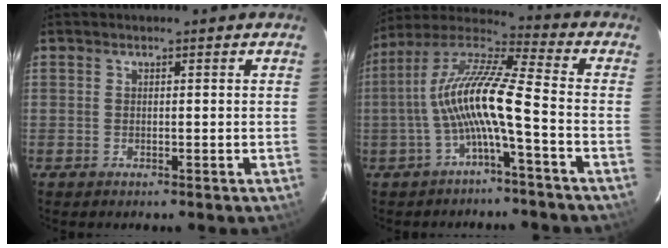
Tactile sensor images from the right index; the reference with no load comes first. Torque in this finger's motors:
{"motor_torque": [1.63, -0.51, 1.05, 0.21]}